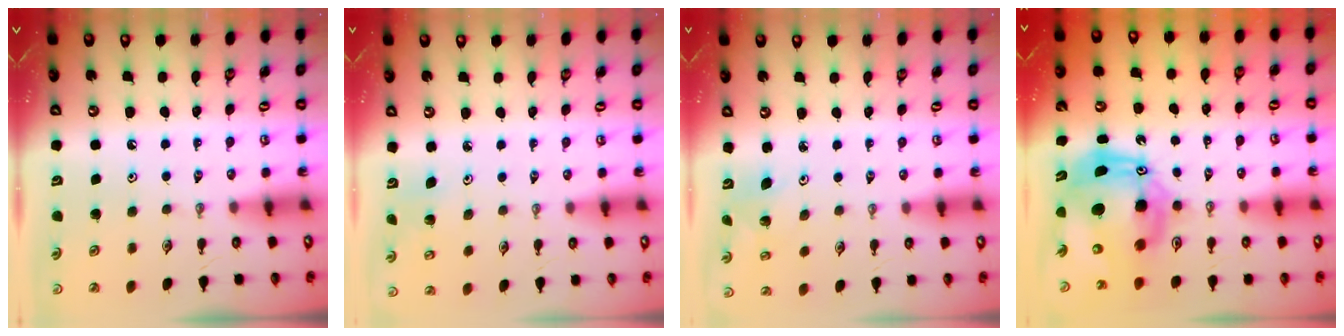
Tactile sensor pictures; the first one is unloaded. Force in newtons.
{"total": 2.3, "press": 2.3, "slide": 0.2}
{"total": 2.7, "press": 2.7, "slide": 0.3}
{"total": 15.9, "press": 15.7, "slide": 2.6}